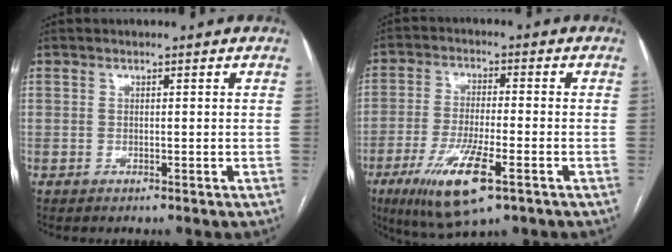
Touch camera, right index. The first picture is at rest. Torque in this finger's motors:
{"motor_torque": [0.35, -0.45, 0.07, -0.03]}